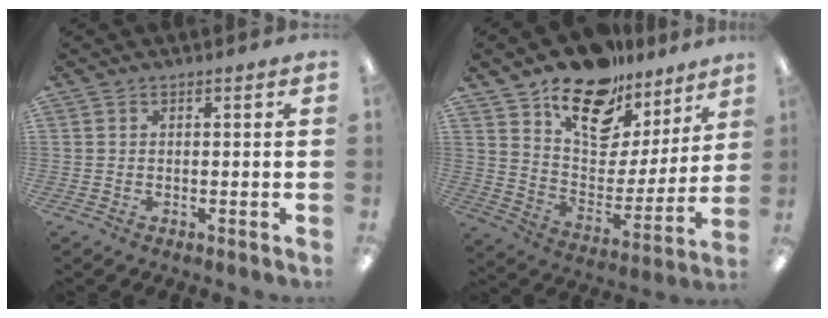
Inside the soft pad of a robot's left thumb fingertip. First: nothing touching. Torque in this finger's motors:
{"motor_torque": [0.60, 0.70, 1.17, -1.60, 0.14]}